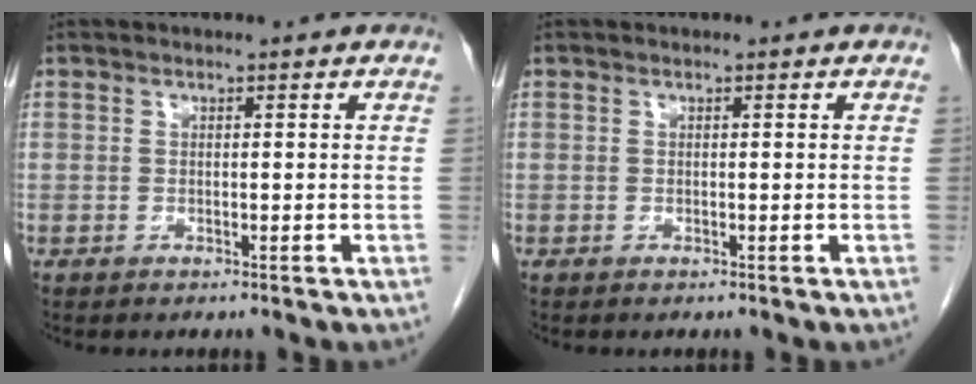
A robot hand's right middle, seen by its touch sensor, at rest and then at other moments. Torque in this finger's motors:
{"motor_torque": [0.03, 0.00, 0.02, 0.00]}